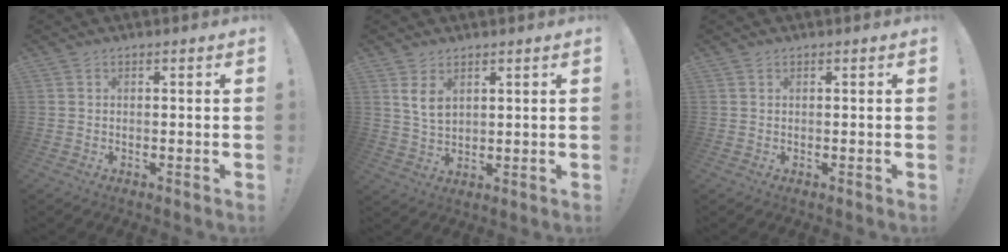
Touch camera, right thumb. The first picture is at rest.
{"total": 6.0, "force": [2.8, 3.4, 4.0], "torque": [-0.069, -0.014, 0.051]}
{"total": 0.0}